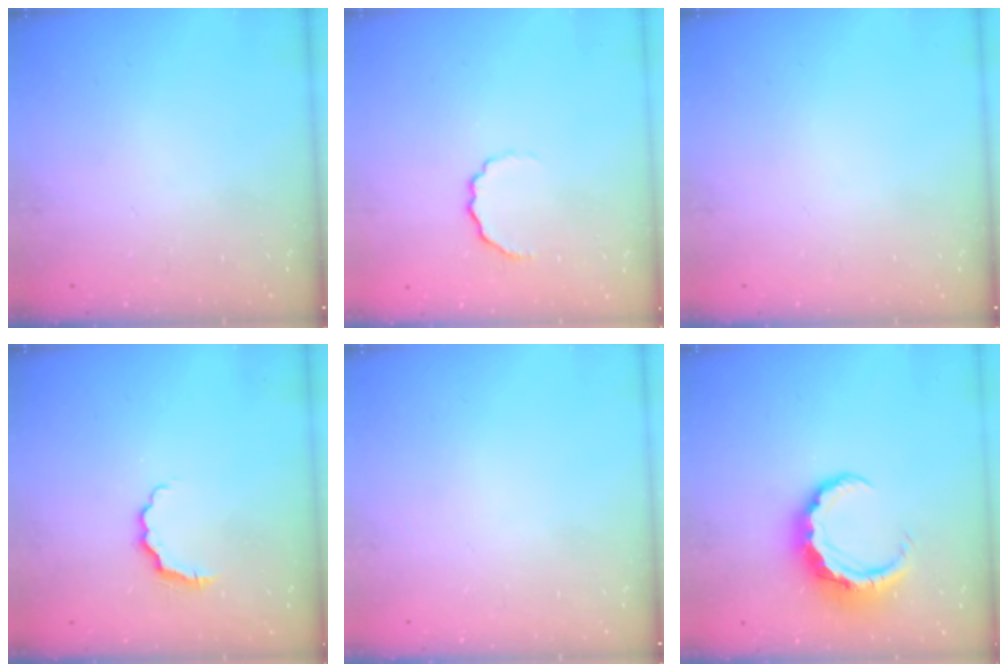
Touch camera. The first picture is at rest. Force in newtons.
{"total": 4.9, "press": 4.8, "slide": 1.0}
{"total": 0.0}
{"total": 3.7, "press": 3.6, "slide": 0.7}
{"total": 0.0}
{"total": 7.9, "press": 7.7, "slide": 1.7}